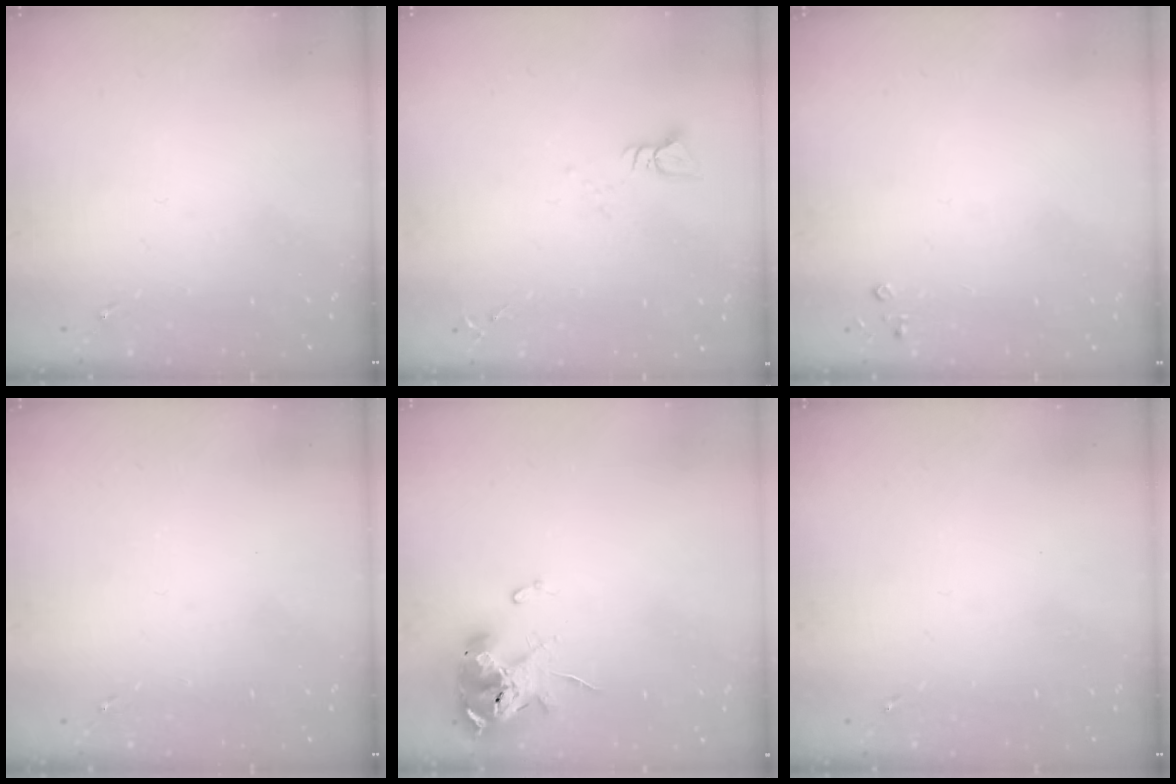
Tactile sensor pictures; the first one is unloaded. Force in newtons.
{"total": 3.5, "press": 3.5, "slide": 0.2}
{"total": 2.2, "press": 2.2, "slide": 0.3}
{"total": 0.0}
{"total": 14.0, "press": 13.9, "slide": 1.7}
{"total": 0.0}